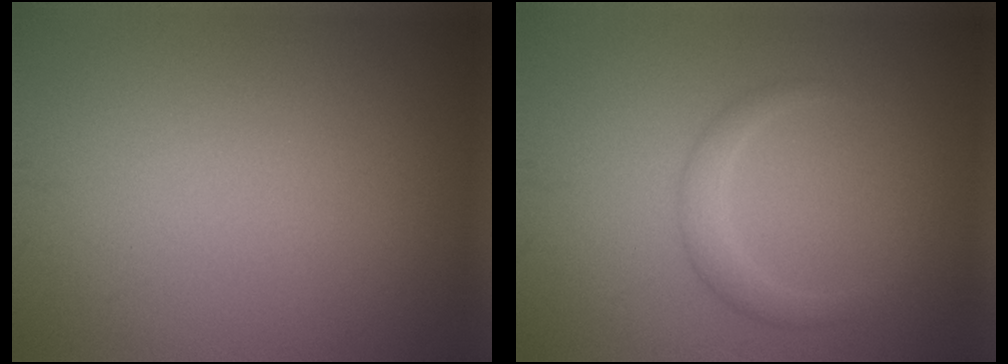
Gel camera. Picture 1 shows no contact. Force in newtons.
{"total": 1.7, "press": 1.7, "slide": 0.0}